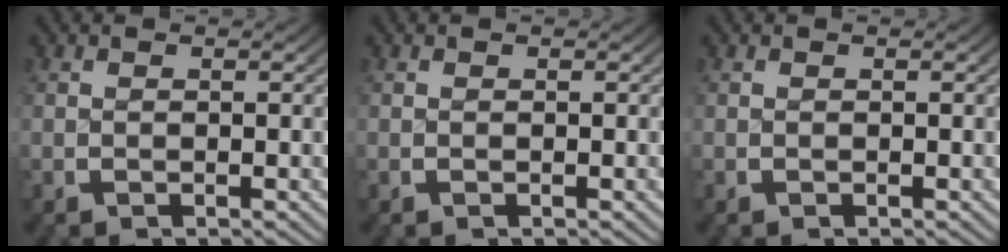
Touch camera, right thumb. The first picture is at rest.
{"total": 0.0}
{"total": 0.0}